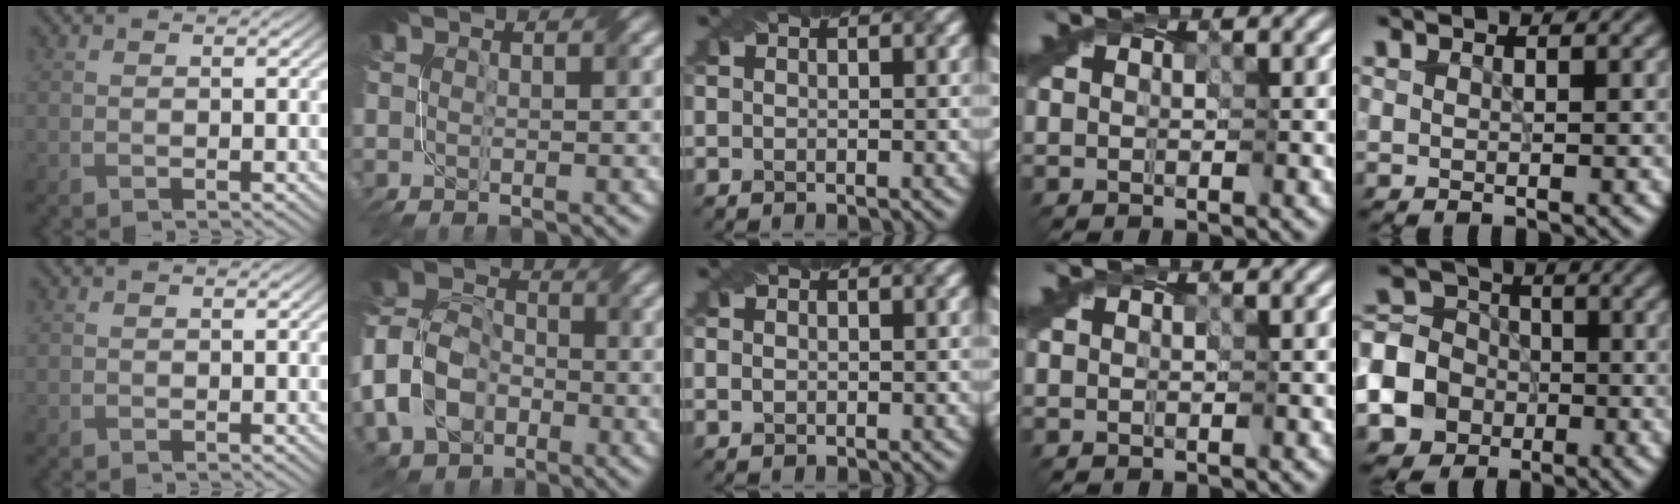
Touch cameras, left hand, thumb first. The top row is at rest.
{"index": {"total": 6.6, "force": [-2.5, 5.3, 2.9], "torque": [-0.064, 0.008, -0.060]}, "middle": {"total": 0.8, "force": [0.1, 0.6, 0.5], "torque": [-0.012, -0.001, 0.004]}, "little": {"total": 11.1, "force": [-4.2, 9.8, 3.2], "torque": [-0.092, -0.030, -0.095]}}